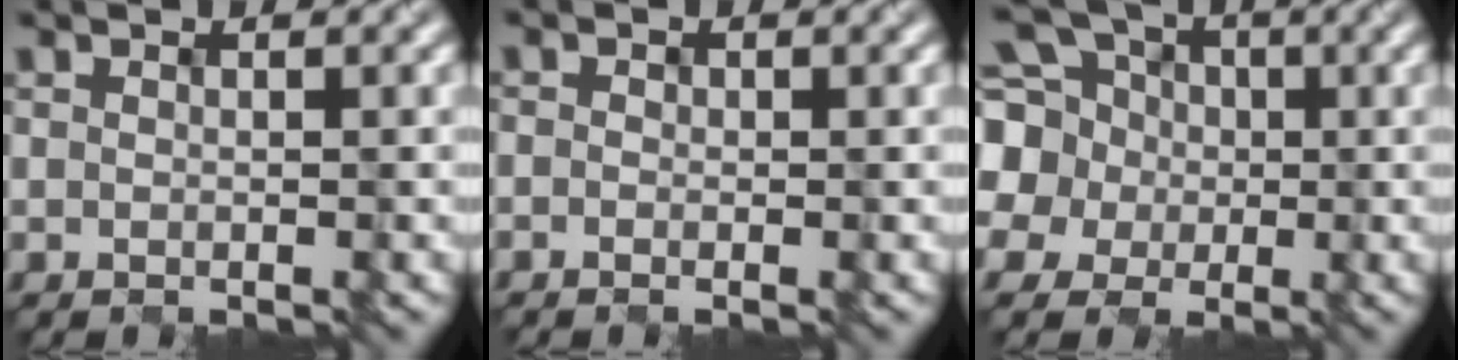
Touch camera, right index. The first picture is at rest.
{"total": 1.7, "force": [-1.1, -0.8, -1.0], "torque": [0.004, -0.008, 0.001]}
{"total": 8.6, "force": [0.7, 8.1, 2.8], "torque": [-0.113, 0.020, 0.018]}